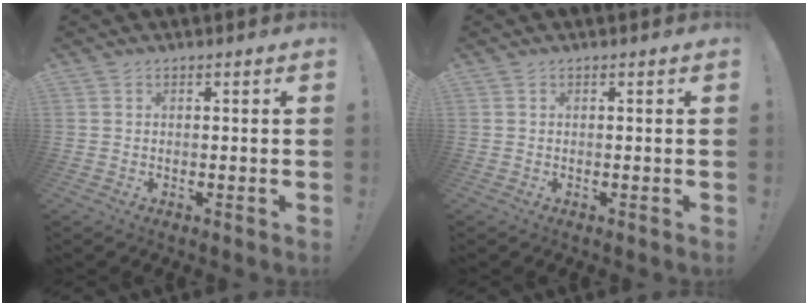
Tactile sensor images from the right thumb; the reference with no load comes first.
{"total": 0.0}